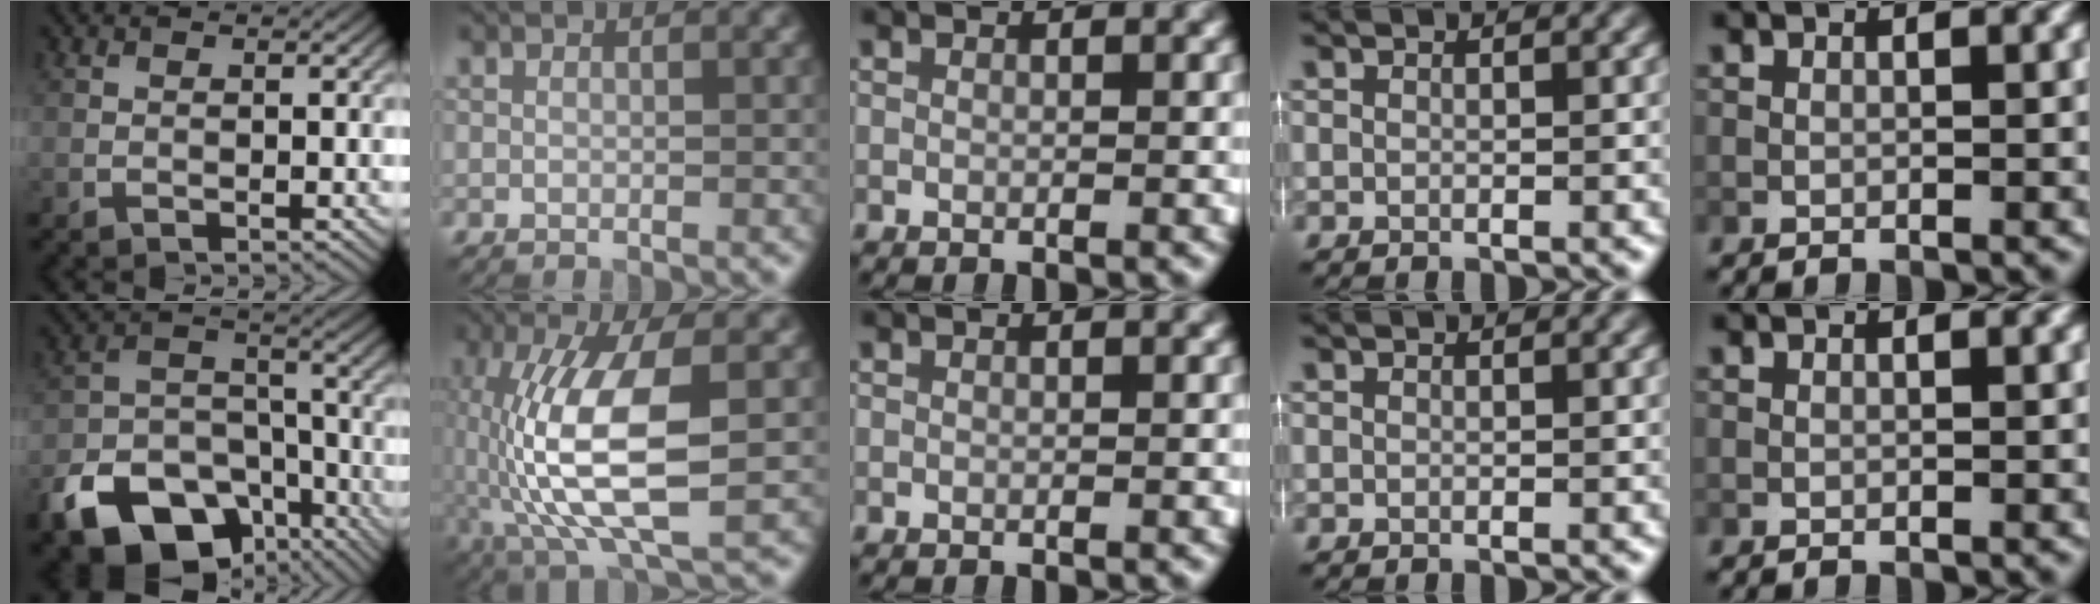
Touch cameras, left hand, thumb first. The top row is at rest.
{"thumb": {"total": 15.3, "force": [-9.3, 9.3, 7.9], "torque": [-0.177, -0.039, -0.157]}, "index": {"total": 10.8, "force": [-1.4, 3.4, 10.1], "torque": [-0.204, 0.010, -0.026]}}